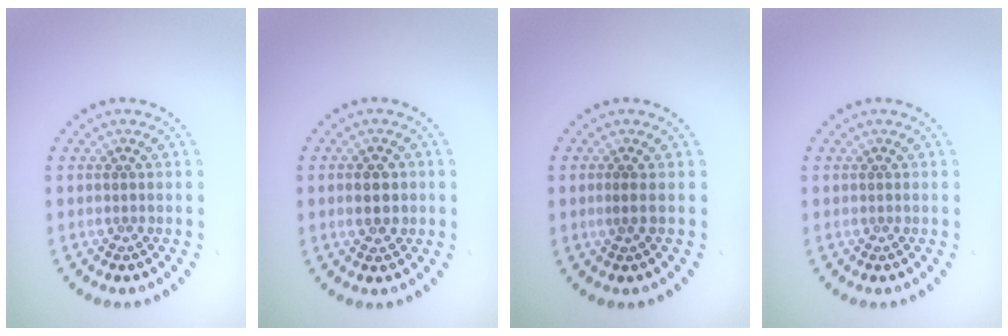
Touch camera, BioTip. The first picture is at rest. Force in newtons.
{"total": 2.9, "press": 2.9, "slide": 0.2}
{"total": 0.6, "press": 0.3, "slide": 0.5}
{"total": 0.0}